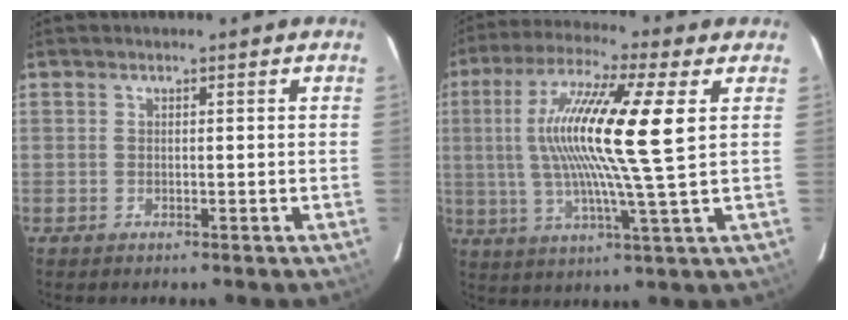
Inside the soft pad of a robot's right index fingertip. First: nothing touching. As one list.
[{"total": 17.1, "force": [3.1, 0.3, 16.8], "torque": [-0.303, 0.007, 0.049]}]